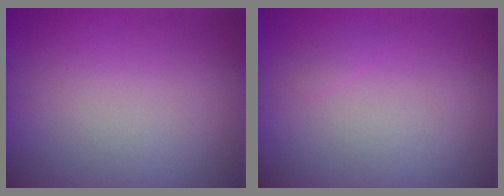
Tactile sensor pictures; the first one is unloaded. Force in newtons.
{"total": 0.5, "press": 0.5, "slide": 0.1}